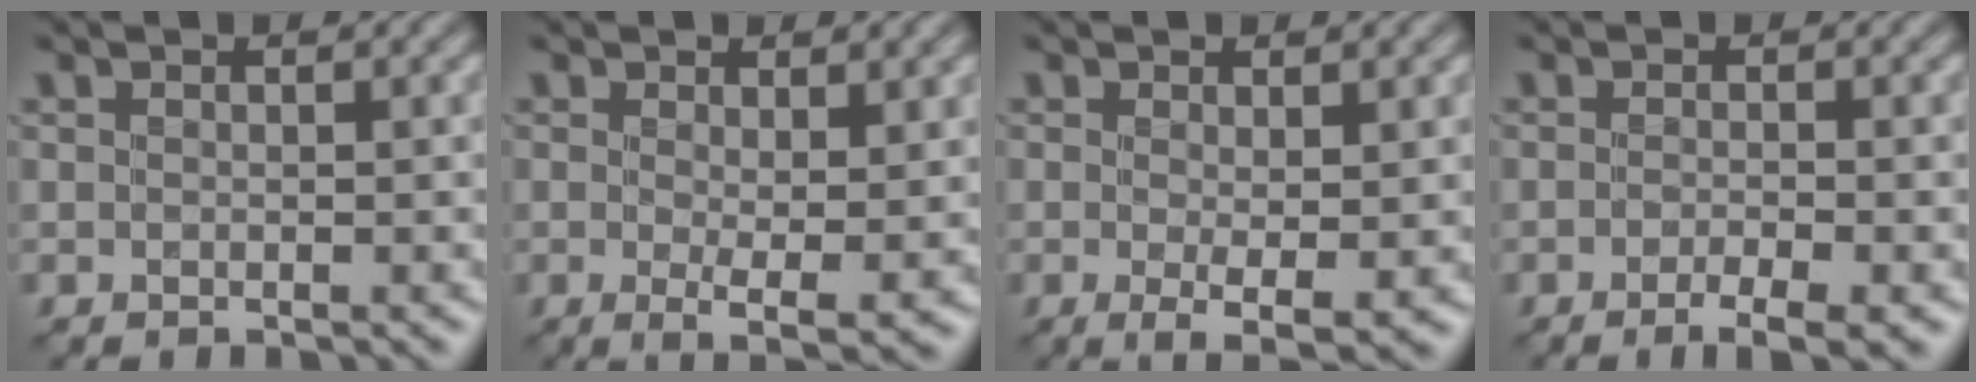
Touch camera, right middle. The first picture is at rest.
{"total": 3.1, "force": [0.4, 0.8, 3.0], "torque": [-0.054, -0.008, 0.006]}
{"total": 2.8, "force": [-0.1, 0.7, 2.7], "torque": [-0.051, -0.008, -0.001]}
{"total": 3.0, "force": [-1.5, 0.6, 2.5], "torque": [-0.046, -0.001, -0.027]}